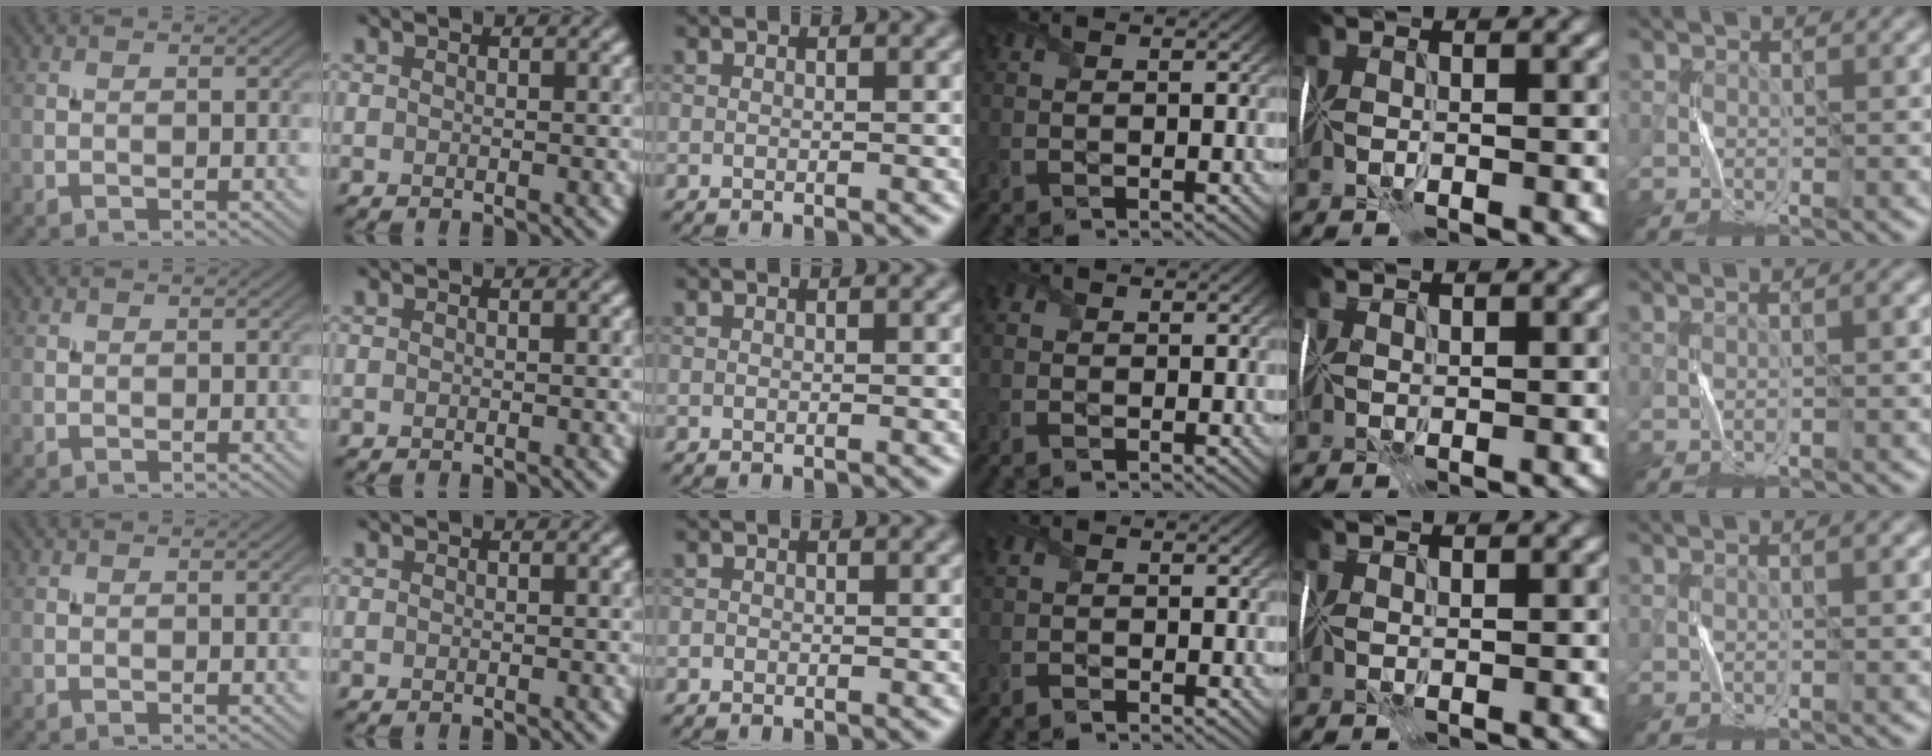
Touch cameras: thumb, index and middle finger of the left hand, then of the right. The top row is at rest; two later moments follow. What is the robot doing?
{"motion": "fold", "object": "handkerchief"}